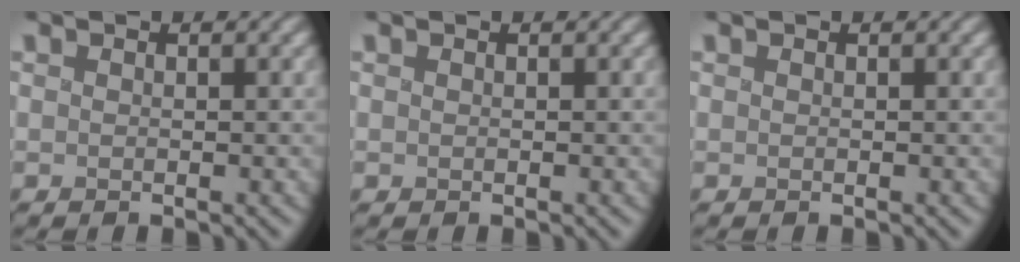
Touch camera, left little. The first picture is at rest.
{"total": 0.0}
{"total": 0.0}